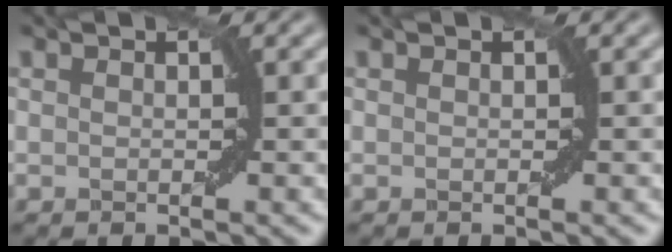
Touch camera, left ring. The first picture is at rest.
{"total": 0.0}